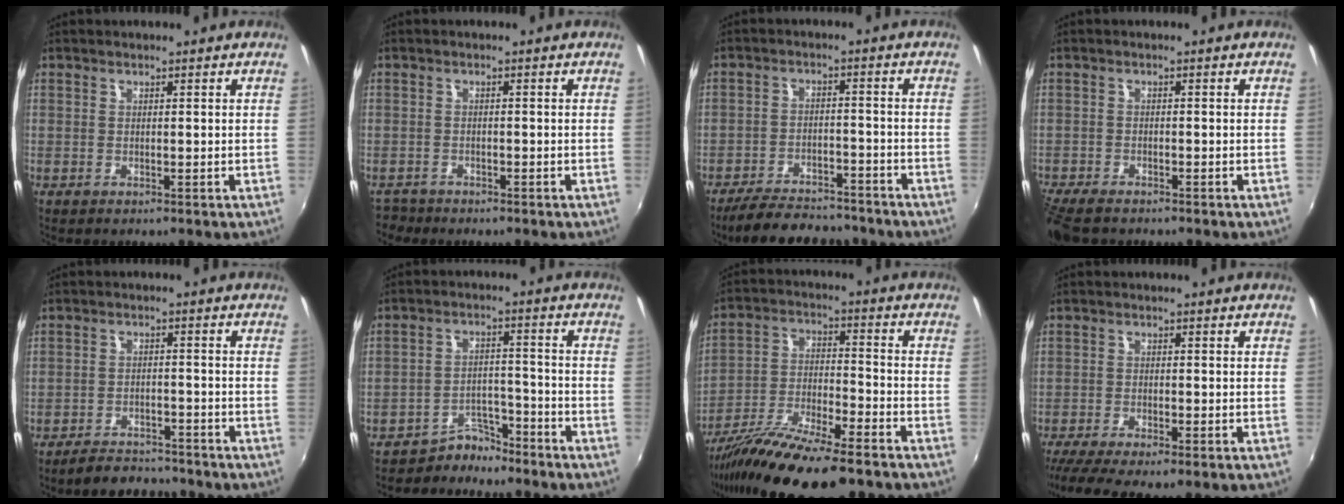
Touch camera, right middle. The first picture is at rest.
{"total": 2.9, "force": [-2.6, 1.3, 0.1], "torque": [-0.013, -0.007, -0.048]}
{"total": 12.5, "force": [-10.9, 3.9, 4.8], "torque": [-0.115, -0.002, -0.160]}
{"total": 6.7, "force": [-5.7, 2.0, 3.0], "torque": [-0.084, -0.037, -0.108]}
{"total": 6.9, "force": [-6.3, 2.2, 1.6], "torque": [-0.050, 0.006, -0.092]}
{"total": 5.3, "force": [-5.0, 1.9, 0.1], "torque": [-0.003, 0.016, -0.083]}
{"total": 16.7, "force": [-12.9, 2.4, 10.4], "torque": [-0.202, -0.042, -0.228]}
{"total": 8.3, "force": [-6.4, 1.1, 5.2], "torque": [-0.116, -0.040, -0.108]}